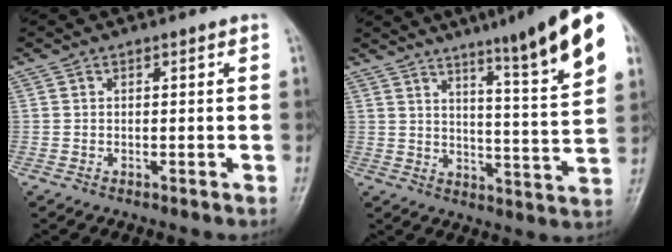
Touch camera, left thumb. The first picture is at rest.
{"total": 17.4, "force": [10.1, 1.0, 14.1], "torque": [-0.183, -0.052, 0.137]}